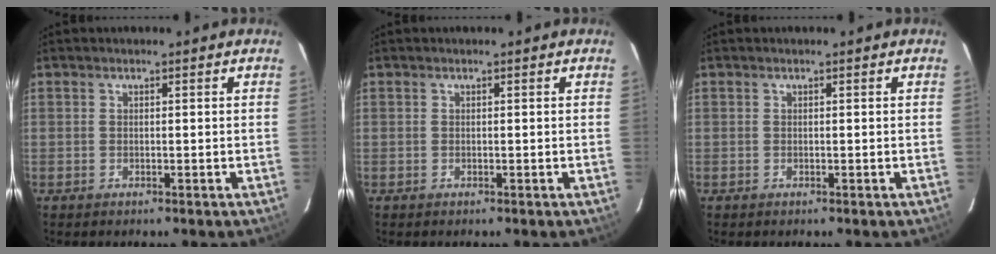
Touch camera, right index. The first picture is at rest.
{"total": 0.0}
{"total": 0.0}